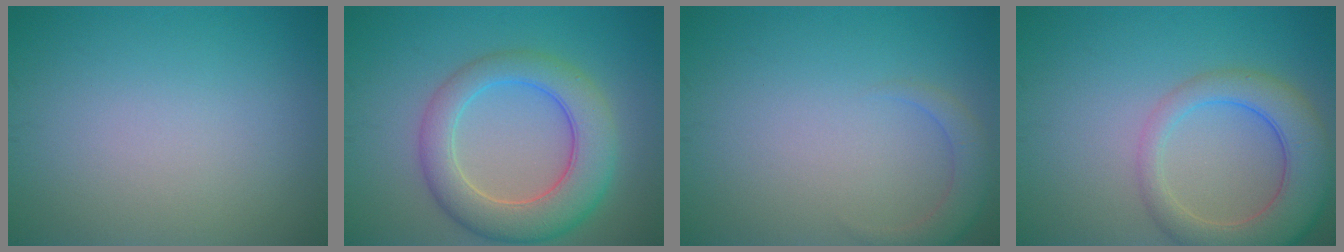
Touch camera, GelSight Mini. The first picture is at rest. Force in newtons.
{"total": 7.0, "press": 7.0, "slide": 0.3}
{"total": 2.1, "press": 2.1, "slide": 0.3}
{"total": 6.4, "press": 6.3, "slide": 0.7}